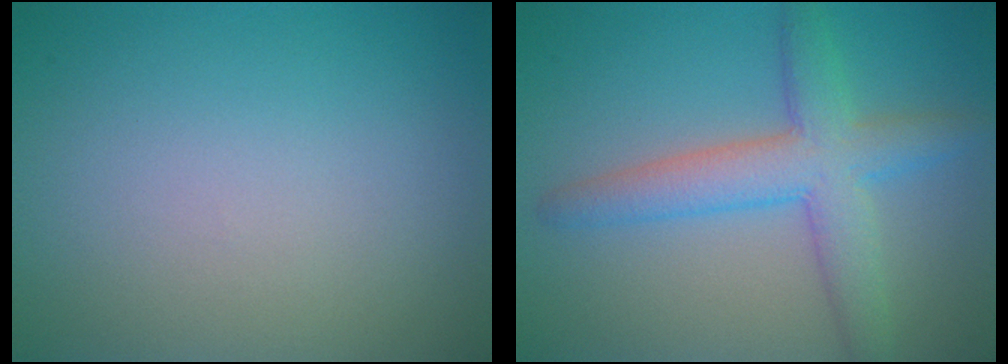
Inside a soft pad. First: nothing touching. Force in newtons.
{"total": 5.2, "press": 5.2, "slide": 0.1}